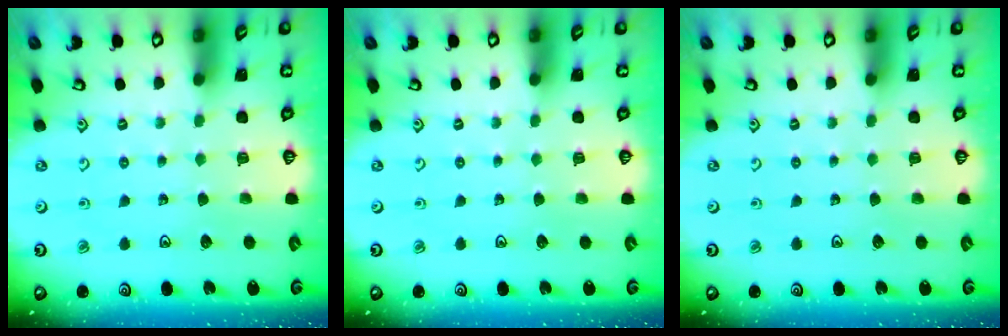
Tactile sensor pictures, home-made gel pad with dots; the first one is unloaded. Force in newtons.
{"total": 0.0}
{"total": 0.0}